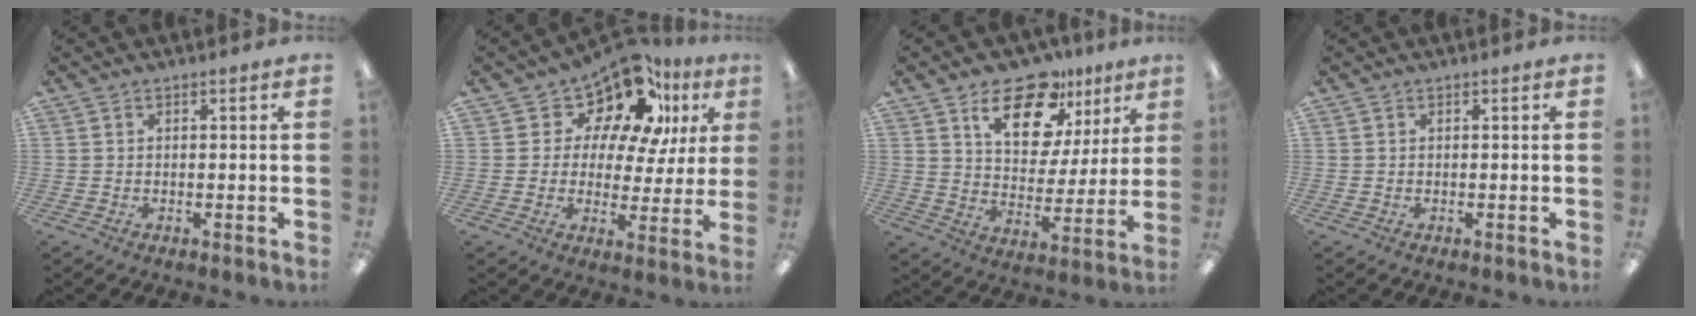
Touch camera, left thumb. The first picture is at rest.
{"total": 15.0, "force": [11.5, 6.9, 6.7], "torque": [-0.131, -0.083, 0.203]}
{"total": 16.9, "force": [11.1, 9.0, 9.0], "torque": [-0.136, -0.059, 0.193]}
{"total": 0.0}